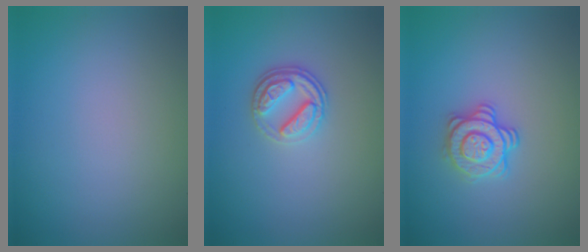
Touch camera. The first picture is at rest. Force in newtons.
{"total": 2.8, "press": 2.6, "slide": 1.1}
{"total": 2.9, "press": 2.6, "slide": 1.2}